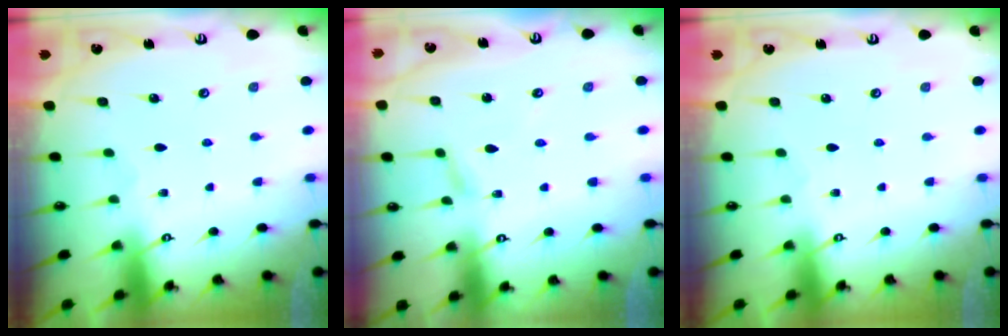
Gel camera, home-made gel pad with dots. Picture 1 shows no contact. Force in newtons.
{"total": 2.5, "press": 2.4, "slide": 0.3}
{"total": 0.0}